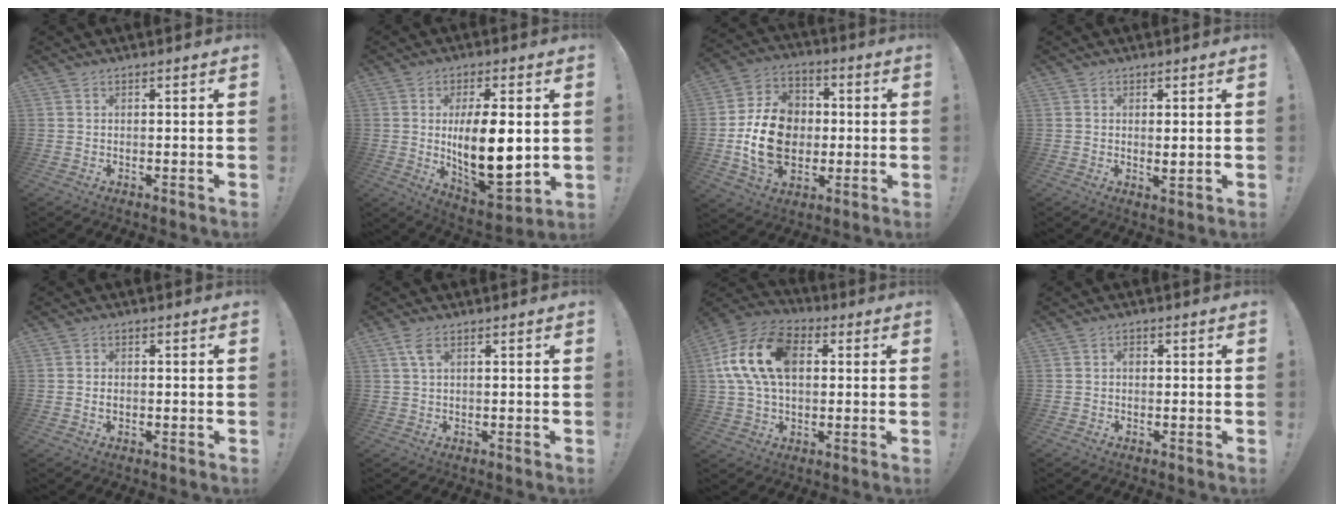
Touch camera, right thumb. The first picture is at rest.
{"total": 17.6, "force": [0.9, 7.2, 16.0], "torque": [-0.264, -0.020, 0.016]}
{"total": 17.7, "force": [-1.8, 13.9, 10.8], "torque": [-0.189, 0.017, -0.023]}
{"total": 2.2, "force": [1.1, 0.2, 1.9], "torque": [-0.020, -0.014, 0.016]}
{"total": 1.6, "force": [-0.4, 1.0, 1.1], "torque": [-0.011, 0.001, -0.008]}
{"total": 3.3, "force": [1.2, 1.0, 2.9], "torque": [-0.055, 0.001, 0.020]}
{"total": 18.3, "force": [3.6, 12.2, 13.2], "torque": [-0.250, 0.011, 0.064]}
{"total": 1.3, "force": [-0.1, 1.0, 0.8], "torque": [-0.014, 0.005, -0.004]}